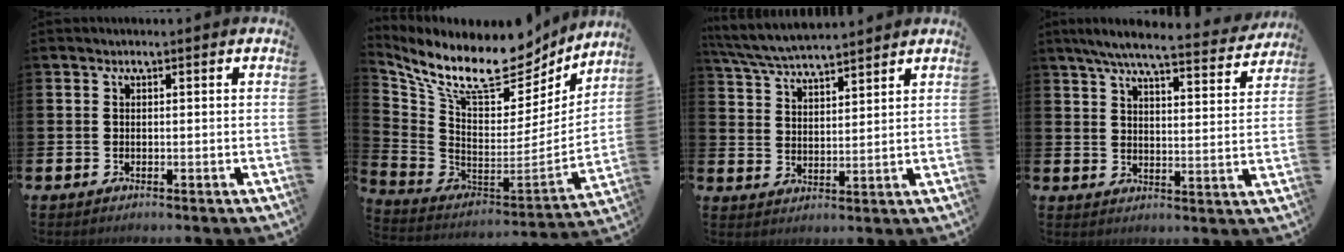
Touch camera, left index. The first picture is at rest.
{"total": 11.4, "force": [8.6, 4.9, 5.6], "torque": [-0.129, -0.064, 0.150]}
{"total": 5.9, "force": [5.8, 0.5, 1.1], "torque": [-0.045, -0.029, 0.105]}
{"total": 6.8, "force": [6.1, 0.6, 3.0], "torque": [-0.065, -0.038, 0.101]}